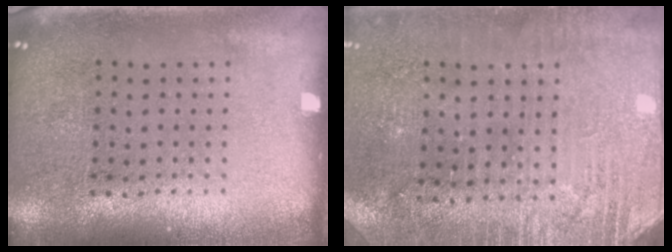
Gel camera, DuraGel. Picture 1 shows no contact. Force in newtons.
{"total": 2.8, "press": 2.7, "slide": 0.6}